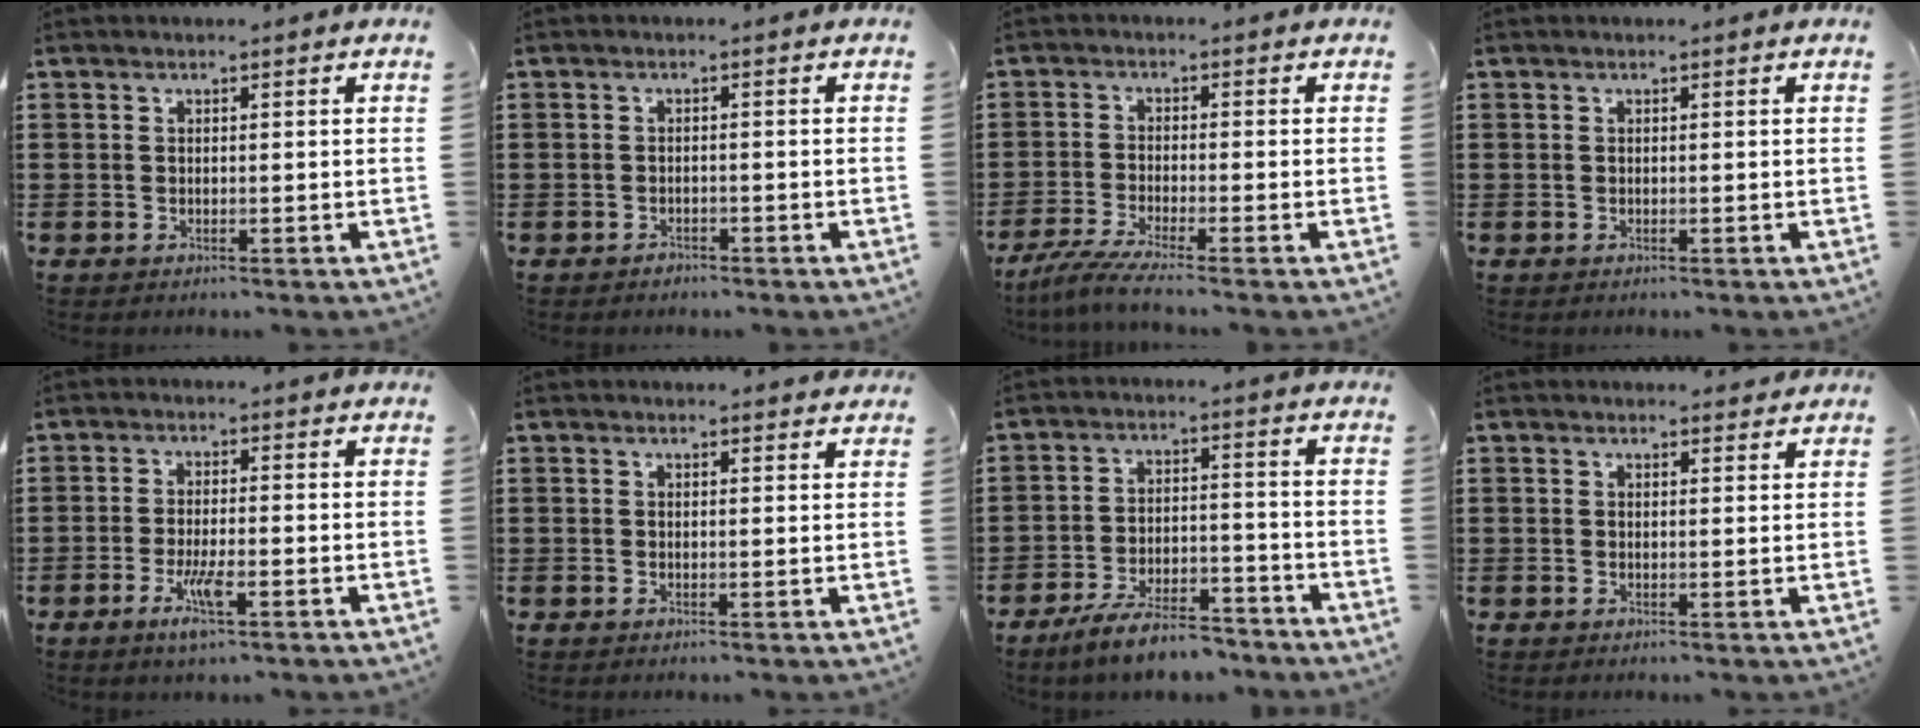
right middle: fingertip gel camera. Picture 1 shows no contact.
{"total": 1.1, "force": [-1.0, 0.4, 0.1], "torque": [-0.004, 0.003, -0.024]}
{"total": 4.0, "force": [-3.3, -0.3, 2.1], "torque": [-0.059, -0.019, -0.069]}
{"total": 0.0}
{"total": 5.0, "force": [-2.3, 1.1, 4.3], "torque": [-0.089, -0.008, -0.043]}
{"total": 0.7, "force": [0.7, 0.3, 0.0], "torque": [0.004, -0.003, 0.012]}
{"total": 7.9, "force": [-6.8, 1.5, 3.7], "torque": [-0.069, 0.011, -0.130]}
{"total": 1.2, "force": [1.1, 0.5, -0.1], "torque": [0.005, -0.001, 0.021]}